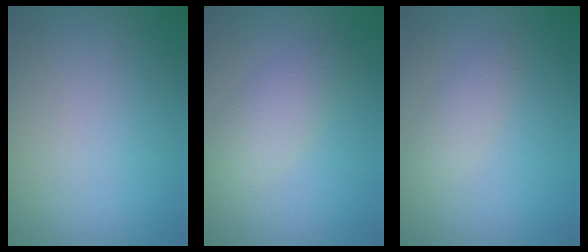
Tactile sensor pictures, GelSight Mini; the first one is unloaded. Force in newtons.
{"total": 2.7, "press": 2.7, "slide": 0.0}
{"total": 1.5, "press": 1.5, "slide": 0.0}